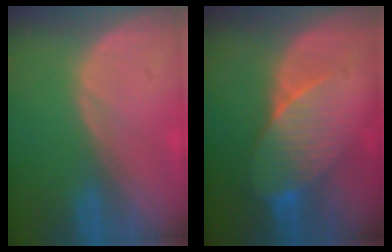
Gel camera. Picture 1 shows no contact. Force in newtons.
{"total": 7.5, "press": 6.8, "slide": 3.0}